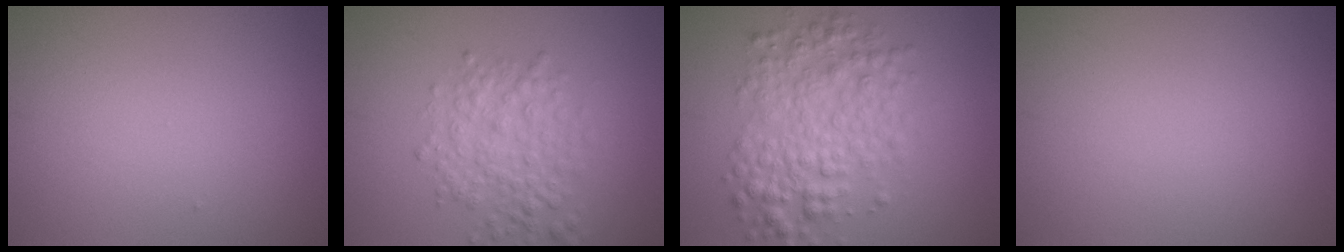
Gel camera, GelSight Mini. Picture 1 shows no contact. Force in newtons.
{"total": 3.6, "press": 3.6, "slide": 0.1}
{"total": 5.4, "press": 5.4, "slide": 0.0}
{"total": 0.0}